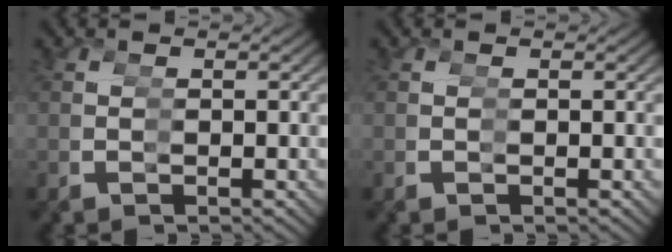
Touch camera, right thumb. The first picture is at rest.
{"total": 0.0}